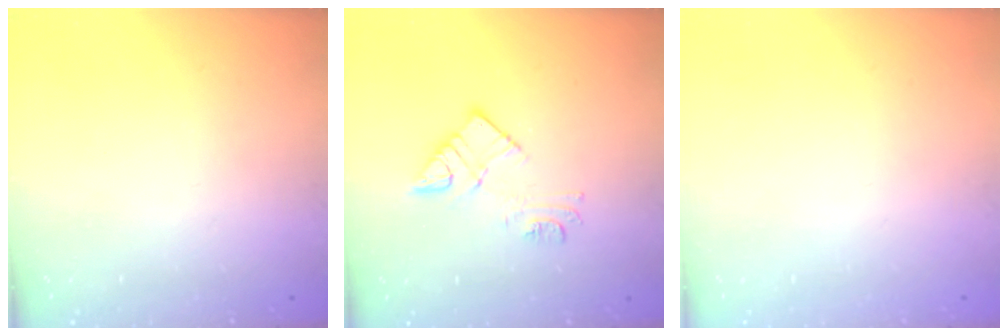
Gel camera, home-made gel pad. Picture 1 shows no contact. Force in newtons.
{"total": 10.5, "press": 10.5, "slide": 0.7}
{"total": 1.8, "press": 1.7, "slide": 0.1}